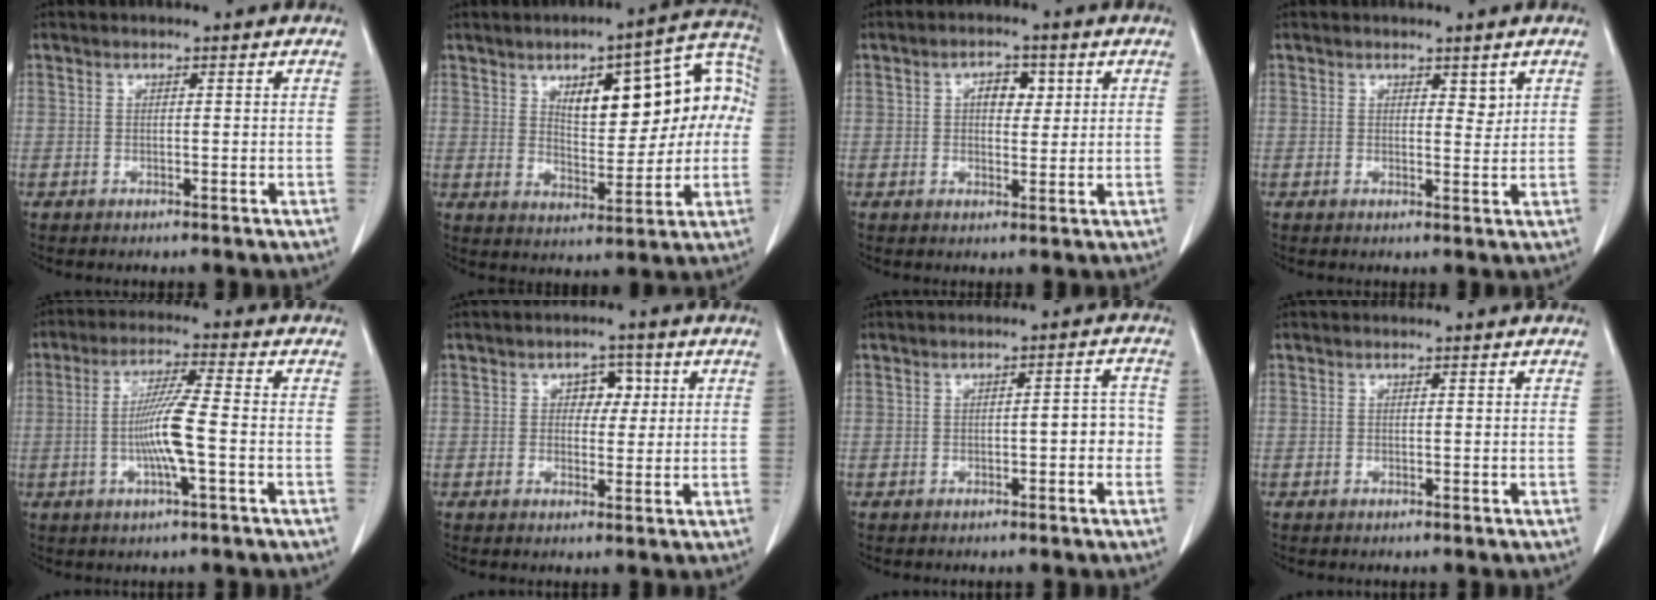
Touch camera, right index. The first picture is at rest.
{"total": 16.5, "force": [3.4, 6.8, 14.6], "torque": [-0.187, 0.041, 0.052]}
{"total": 4.0, "force": [1.2, 2.3, 3.0], "torque": [-0.047, 0.010, 0.019]}
{"total": 1.7, "force": [1.1, 0.9, 1.0], "torque": [-0.010, -0.009, 0.018]}
{"total": 8.0, "force": [-1.5, -0.1, 7.8], "torque": [-0.154, -0.002, -0.030]}
{"total": 3.6, "force": [1.0, 2.4, 2.4], "torque": [-0.029, 0.009, 0.014]}
{"total": 3.6, "force": [-0.8, 1.3, 3.3], "torque": [-0.038, 0.015, -0.008]}
{"total": 0.0}